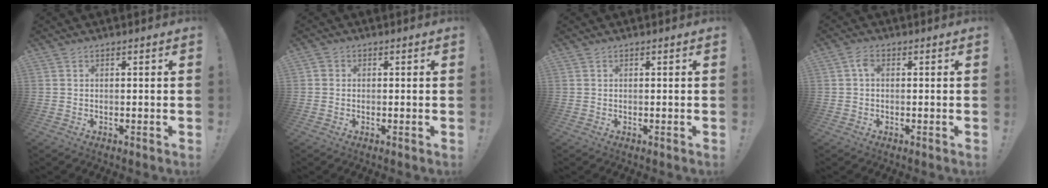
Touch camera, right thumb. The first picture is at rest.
{"total": 1.2, "force": [-0.3, 1.2, 0.2], "torque": [-0.006, 0.006, -0.005]}
{"total": 0.0}
{"total": 2.5, "force": [0.5, 1.6, 1.8], "torque": [-0.031, 0.006, 0.007]}